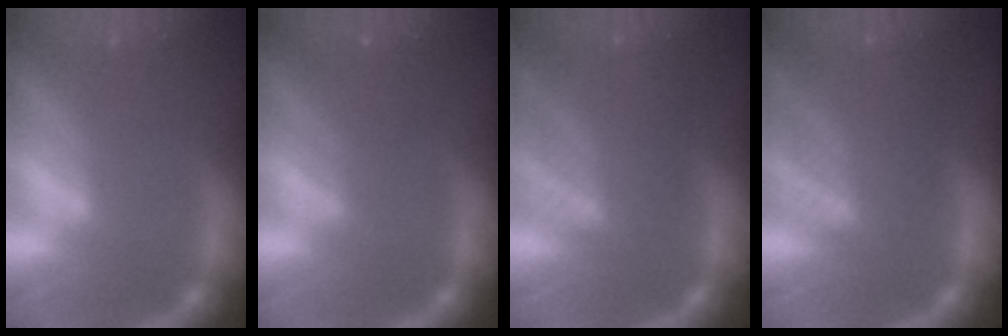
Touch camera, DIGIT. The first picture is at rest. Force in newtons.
{"total": 2.5}
{"total": 6.6}
{"total": 6.6}